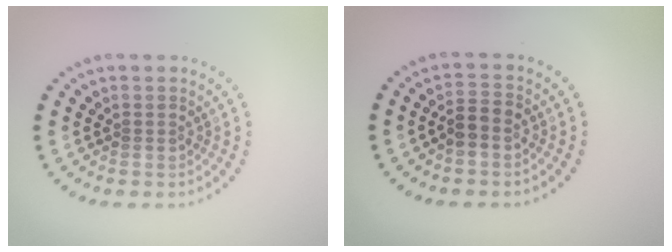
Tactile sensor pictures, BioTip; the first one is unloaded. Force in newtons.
{"total": 1.9, "press": 1.8, "slide": 0.6}